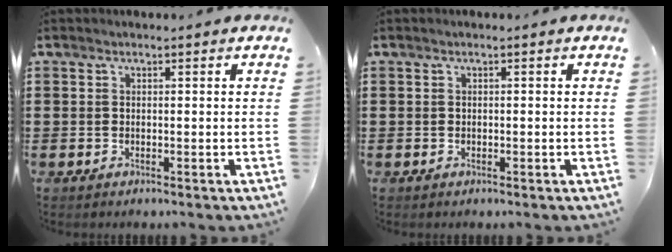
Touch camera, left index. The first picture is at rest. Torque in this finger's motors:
{"motor_torque": [-0.04, -0.04, -0.01, 0.00]}